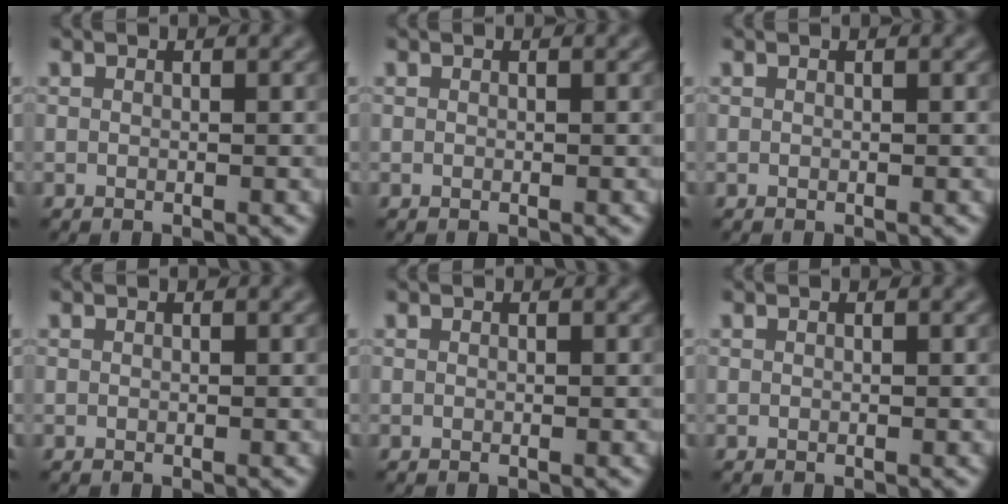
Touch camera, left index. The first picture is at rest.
{"total": 0.0}
{"total": 0.0}
{"total": 0.0}
{"total": 0.0}
{"total": 0.0}